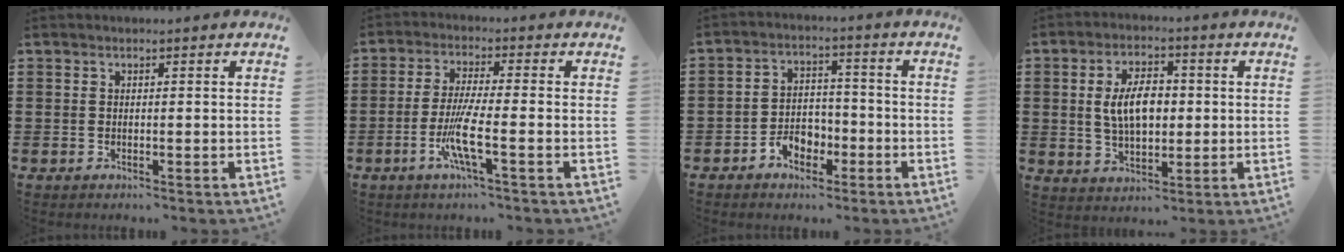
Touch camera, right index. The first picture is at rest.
{"total": 6.9, "force": [-2.5, 0.2, 6.4], "torque": [-0.141, -0.023, -0.055]}
{"total": 4.6, "force": [-2.8, 3.0, 2.1], "torque": [-0.039, 0.008, -0.053]}
{"total": 7.3, "force": [0.5, 4.0, 6.1], "torque": [-0.113, 0.005, 0.001]}